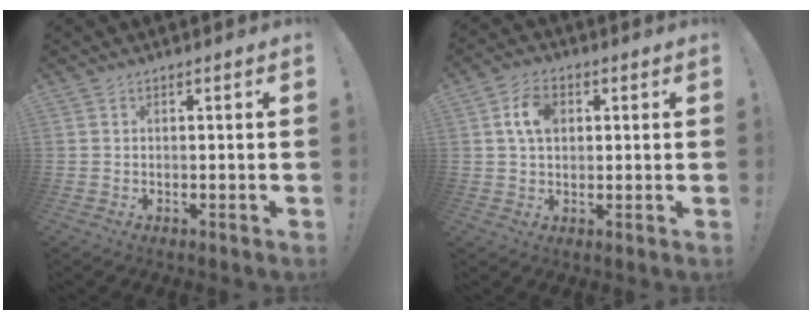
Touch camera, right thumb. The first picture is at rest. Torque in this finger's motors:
{"motor_torque": [0.55, 1.44, 0.24, -0.23, -0.02]}